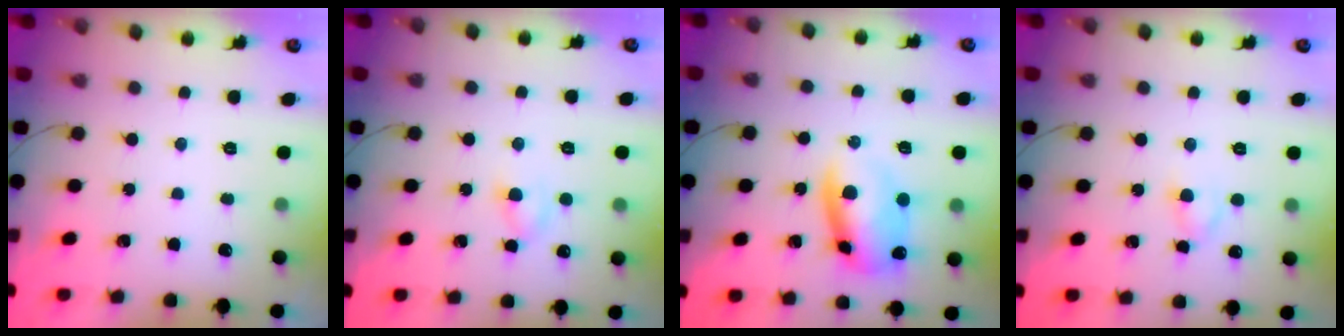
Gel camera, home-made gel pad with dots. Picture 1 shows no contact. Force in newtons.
{"total": 2.9, "press": 2.6, "slide": 1.3}
{"total": 11.1, "press": 11.0, "slide": 1.4}
{"total": 3.0, "press": 2.8, "slide": 0.9}